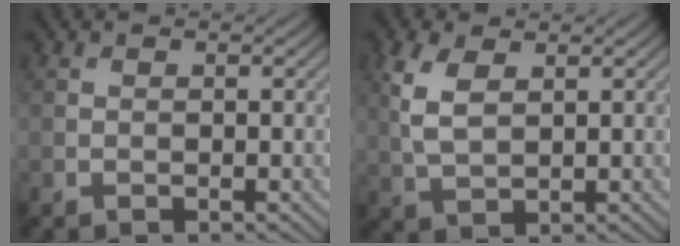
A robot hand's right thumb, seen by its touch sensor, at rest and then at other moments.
{"total": 4.9, "force": [1.7, 2.5, 3.9], "torque": [-0.106, 0.003, 0.037]}